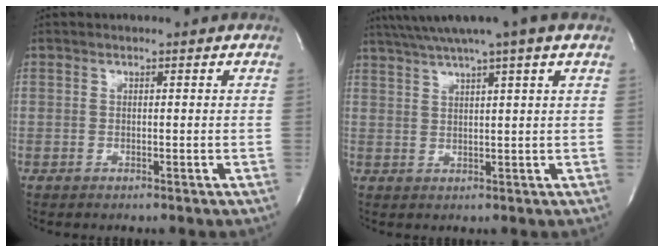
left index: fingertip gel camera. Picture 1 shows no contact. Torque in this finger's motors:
{"motor_torque": [0.81, -0.92, 0.87, 0.19]}